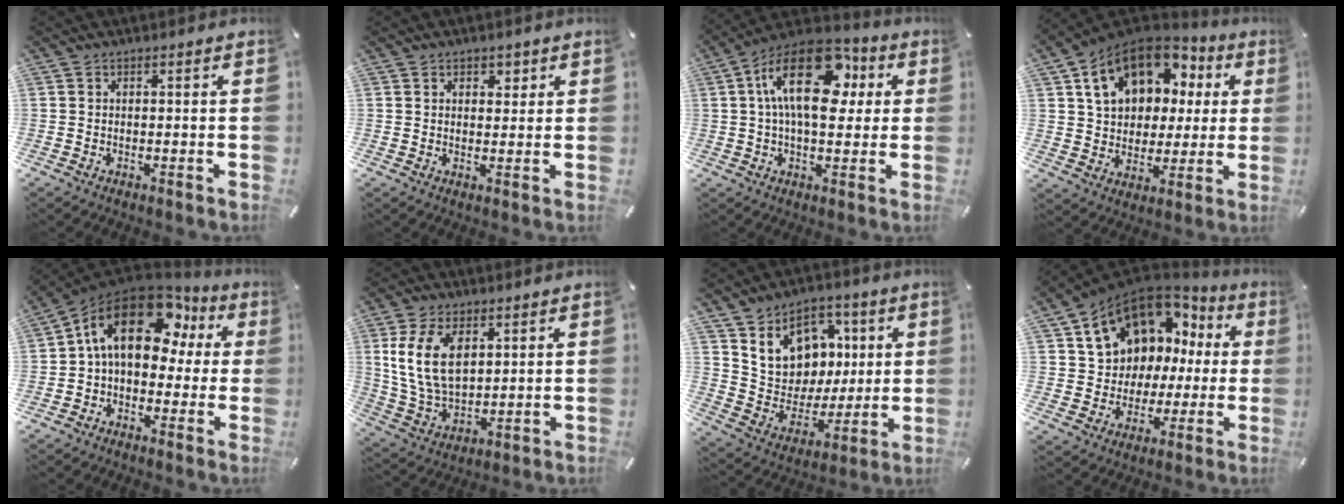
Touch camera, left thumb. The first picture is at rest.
{"total": 2.1, "force": [1.2, 1.7, 0.5], "torque": [0.012, -0.005, 0.014]}
{"total": 19.4, "force": [4.7, 10.8, 15.3], "torque": [-0.270, -0.011, 0.075]}
{"total": 16.4, "force": [7.4, 11.9, 8.4], "torque": [-0.152, -0.021, 0.139]}
{"total": 18.4, "force": [6.0, 11.5, 13.0], "torque": [-0.207, -0.018, 0.102]}
{"total": 12.4, "force": [3.9, 8.1, 8.5], "torque": [-0.197, -0.006, 0.068]}
{"total": 13.7, "force": [4.6, 12.2, 4.2], "torque": [-0.072, -0.032, 0.097]}
{"total": 12.9, "force": [6.8, 10.0, 4.3], "torque": [-0.085, -0.061, 0.134]}